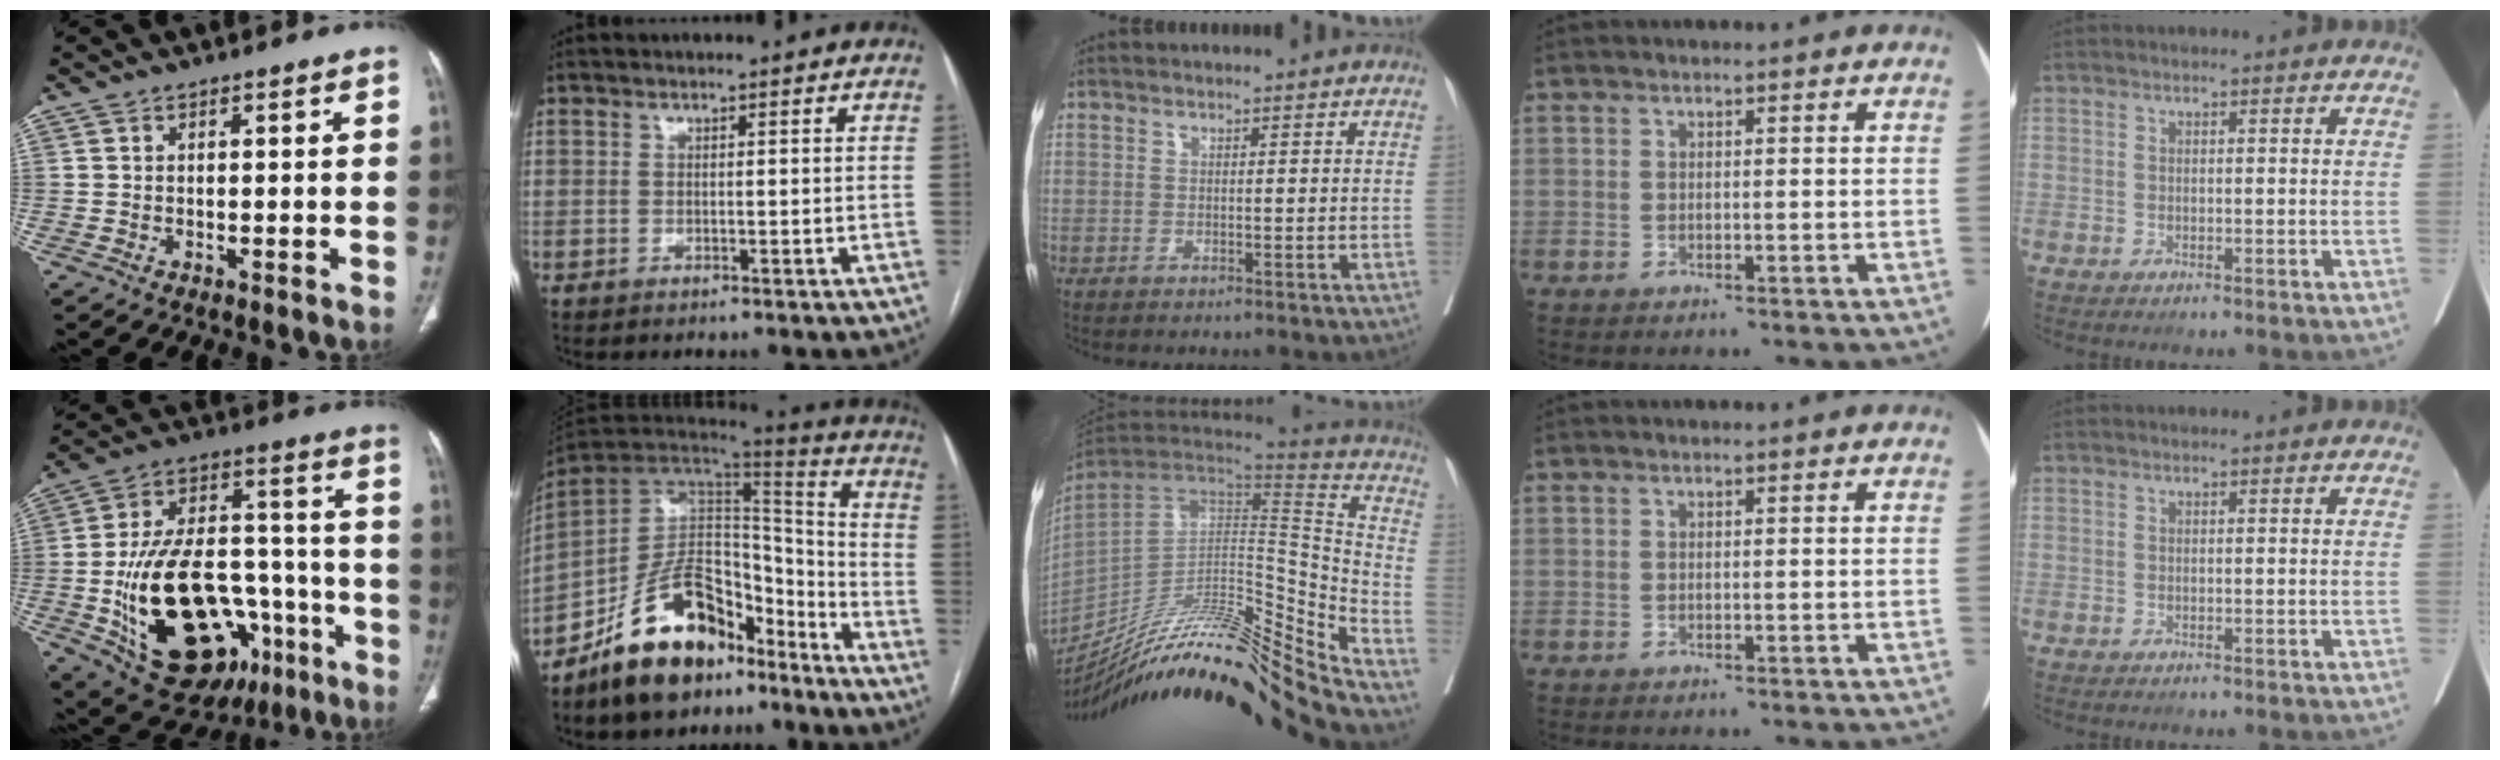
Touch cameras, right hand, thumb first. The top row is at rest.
{"thumb": {"total": 29.6, "force": [-10.1, 17.0, 22.0], "torque": [-0.382, 0.043, -0.138]}, "index": {"total": 18.3, "force": [-12.4, 9.2, 9.9], "torque": [-0.167, 0.042, -0.209]}, "middle": {"total": 29.3, "force": [-23.9, -0.6, 16.8], "torque": [-0.223, -0.043, -0.373]}}